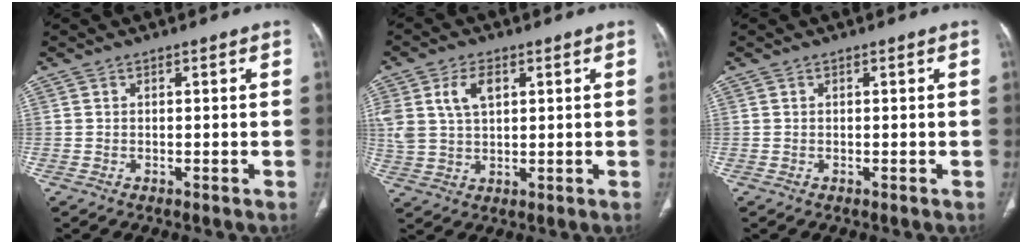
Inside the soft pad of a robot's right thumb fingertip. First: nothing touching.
{"total": 9.1, "force": [3.3, 5.5, 6.5], "torque": [-0.135, 0.000, 0.070]}
{"total": 0.0}